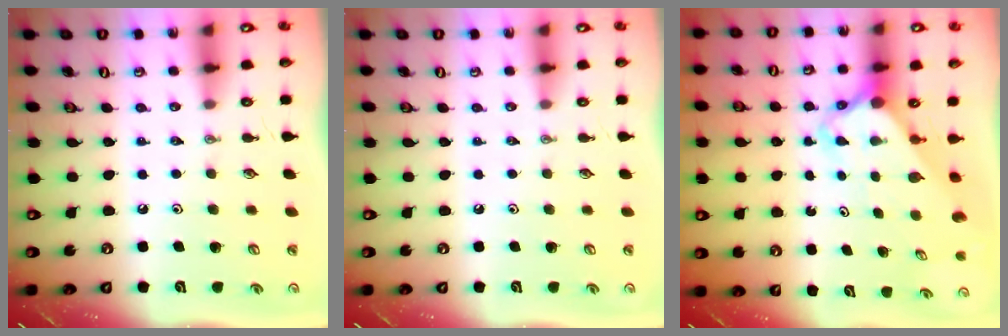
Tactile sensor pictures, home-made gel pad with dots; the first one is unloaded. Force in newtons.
{"total": 0.0}
{"total": 3.1, "press": 3.1, "slide": 0.2}